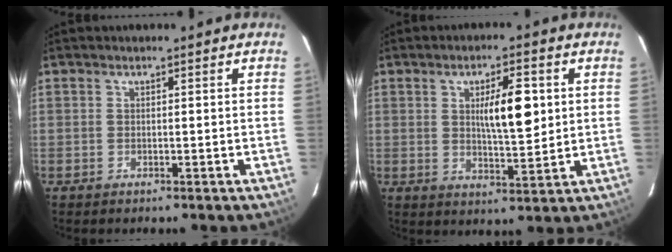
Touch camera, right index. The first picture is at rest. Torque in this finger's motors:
{"motor_torque": [0.50, -0.05, 0.45, 0.13]}